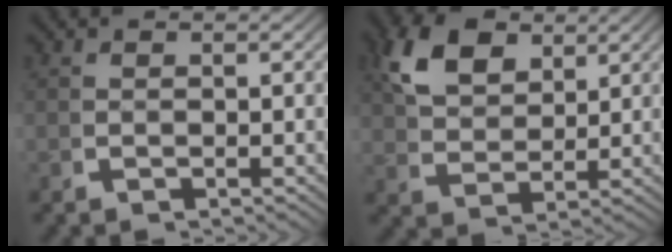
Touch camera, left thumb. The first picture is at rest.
{"total": 6.4, "force": [3.6, 3.4, 4.0], "torque": [-0.083, 0.001, 0.074]}